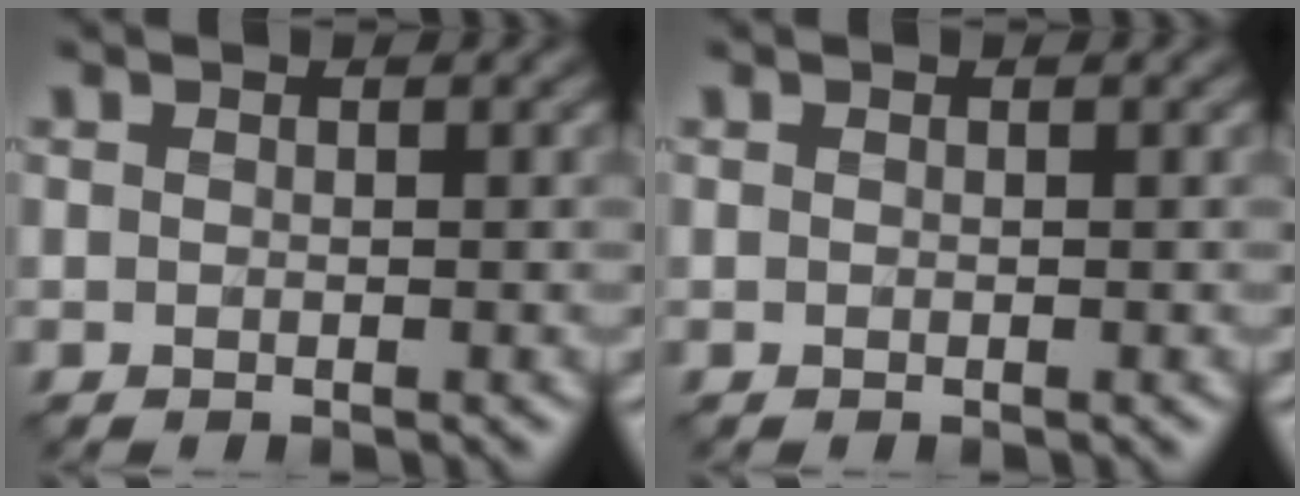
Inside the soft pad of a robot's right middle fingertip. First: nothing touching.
{"total": 0.0}